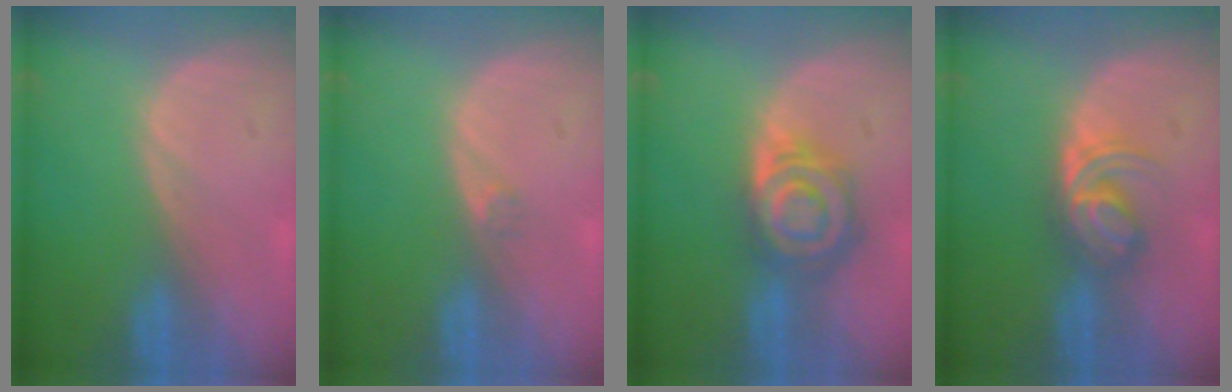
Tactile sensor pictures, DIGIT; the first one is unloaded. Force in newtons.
{"total": 0.8, "press": 0.7, "slide": 0.4}
{"total": 8.1, "press": 7.2, "slide": 3.8}
{"total": 5.9, "press": 5.1, "slide": 2.8}